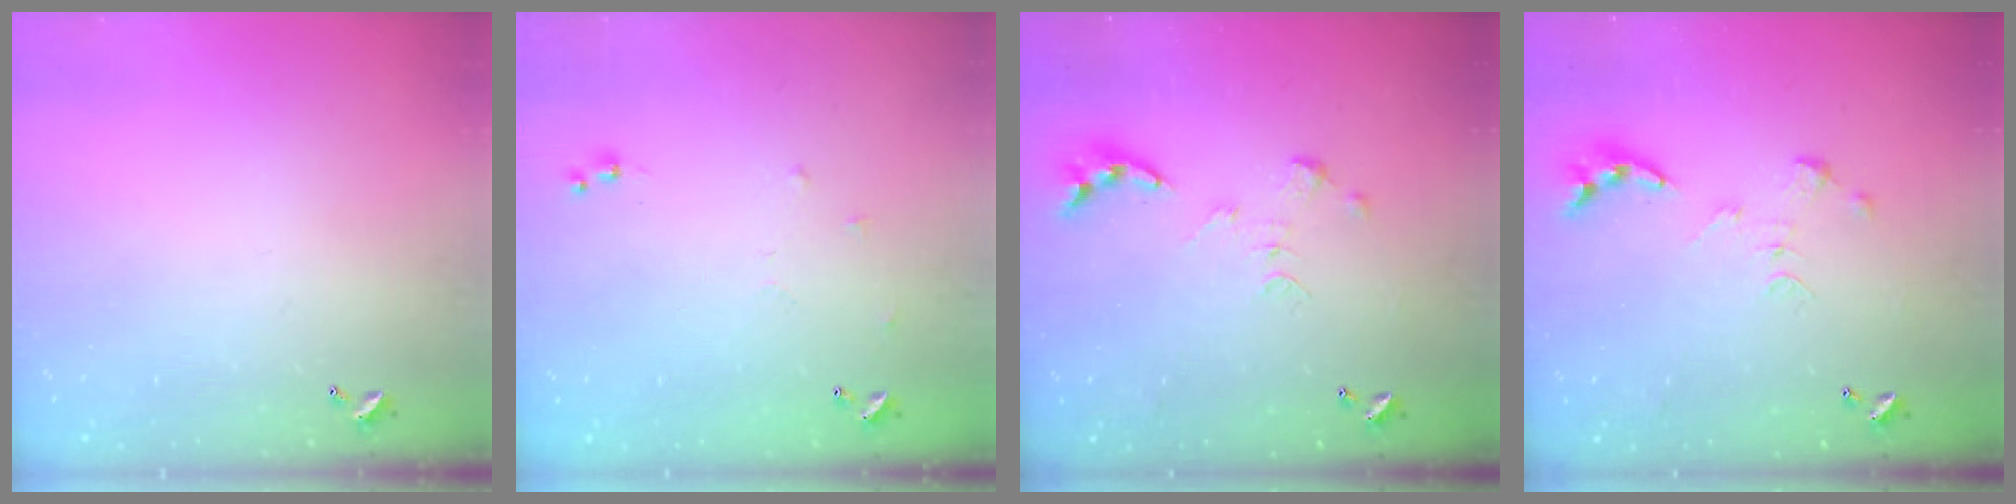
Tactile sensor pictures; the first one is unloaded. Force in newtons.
{"total": 6.3, "press": 6.3, "slide": 0.7}
{"total": 0.0}
{"total": 0.0}